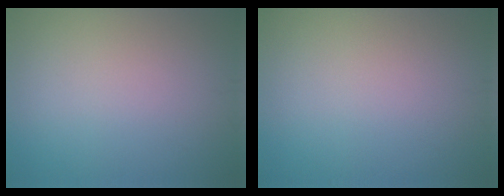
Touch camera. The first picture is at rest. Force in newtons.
{"total": 0.0}